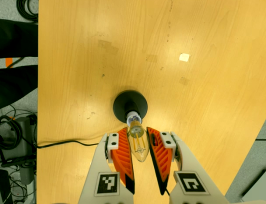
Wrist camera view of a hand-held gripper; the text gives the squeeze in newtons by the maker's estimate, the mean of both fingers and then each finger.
{"total": 13.8, "left": 15.1, "right": 12.4}